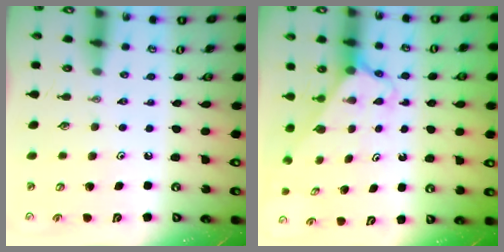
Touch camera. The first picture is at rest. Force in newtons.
{"total": 2.7, "press": 2.7, "slide": 0.1}